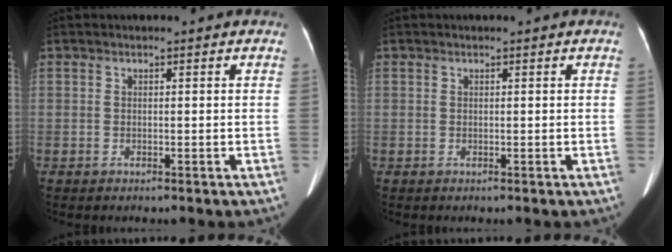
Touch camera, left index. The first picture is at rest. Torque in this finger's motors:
{"motor_torque": [0.08, 0.07, 0.04, 0.02]}